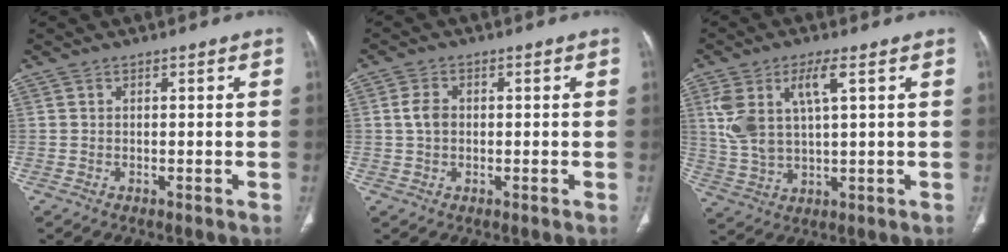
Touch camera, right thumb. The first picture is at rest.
{"total": 3.3, "force": [0.1, 2.5, 2.2], "torque": [-0.041, 0.008, -0.002]}
{"total": 10.3, "force": [3.4, 4.0, 8.9], "torque": [-0.196, -0.001, 0.076]}